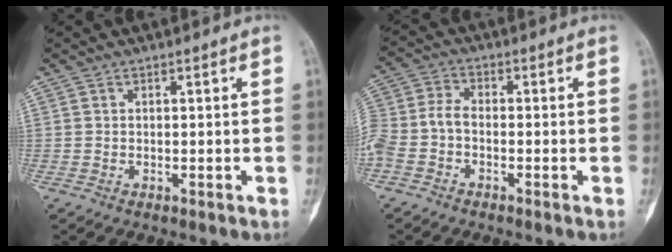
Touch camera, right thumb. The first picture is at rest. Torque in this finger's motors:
{"motor_torque": [-0.12, 0.56, 0.31, -0.27, 0.10]}